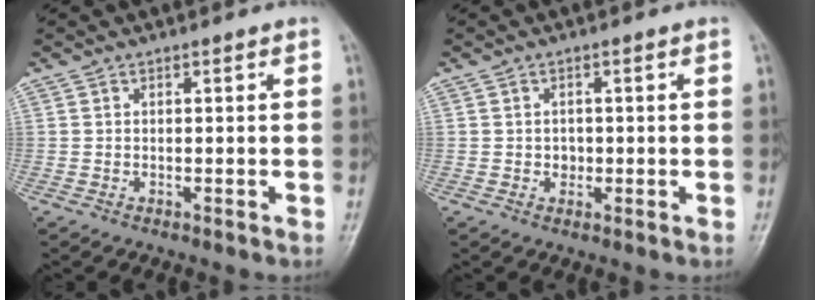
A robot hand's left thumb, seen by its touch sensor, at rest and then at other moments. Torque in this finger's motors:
{"motor_torque": [-0.51, -0.06, 0.09, -0.06, 0.00]}